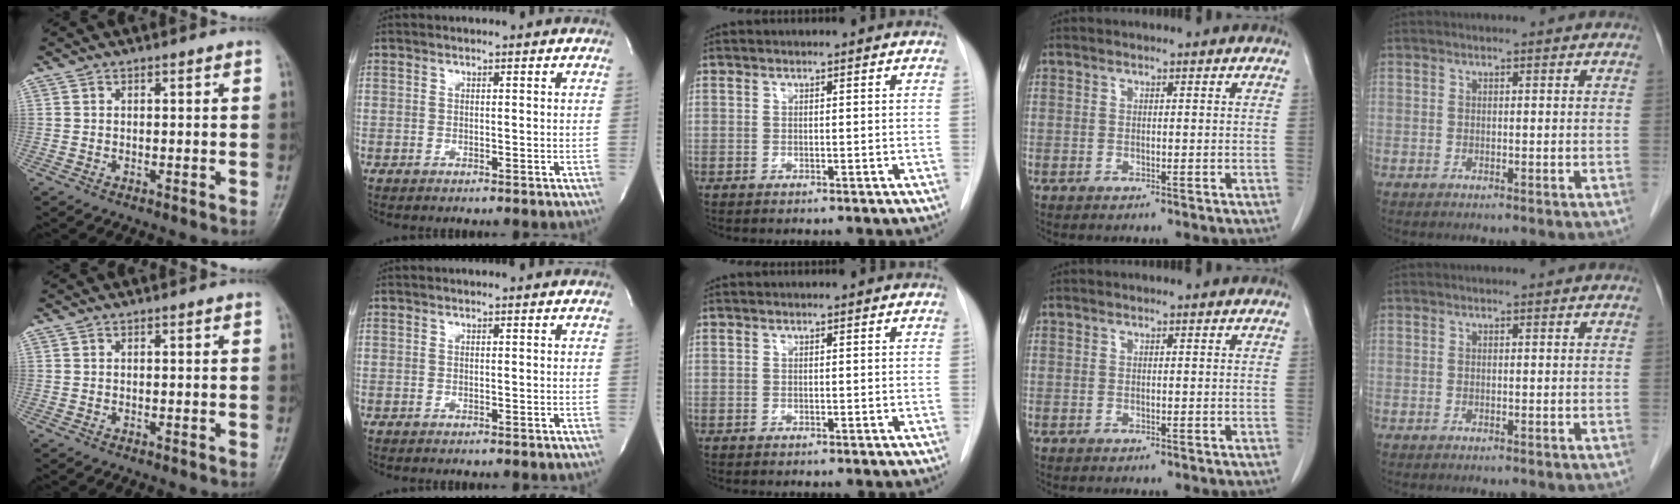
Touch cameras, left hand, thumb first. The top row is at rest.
{}